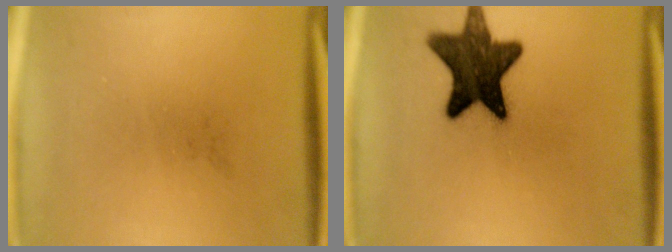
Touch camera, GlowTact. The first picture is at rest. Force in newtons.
{"total": 13.7}